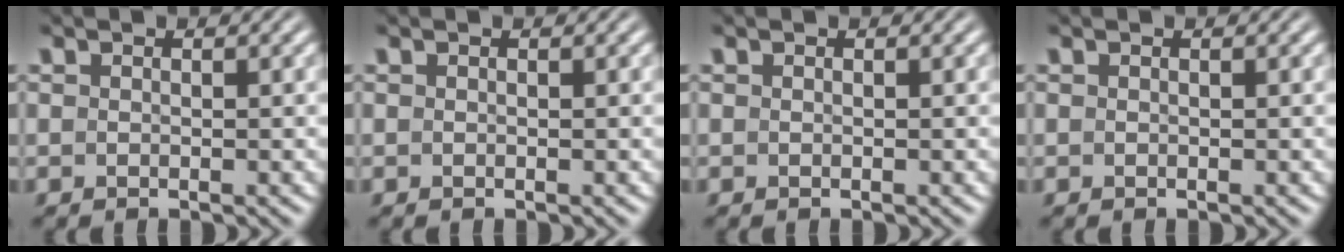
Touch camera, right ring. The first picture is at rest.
{"total": 0.0}
{"total": 0.0}
{"total": 0.0}